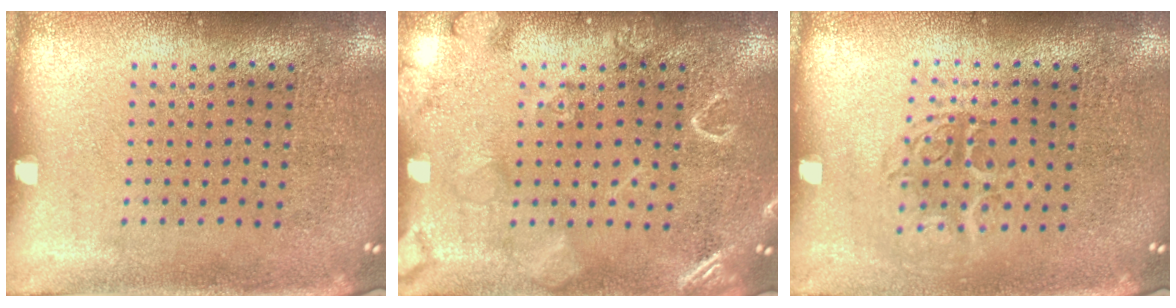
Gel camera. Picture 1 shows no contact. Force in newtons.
{"total": 2.9, "press": 2.9, "slide": 0.4}
{"total": 1.2, "press": 1.1, "slide": 0.6}